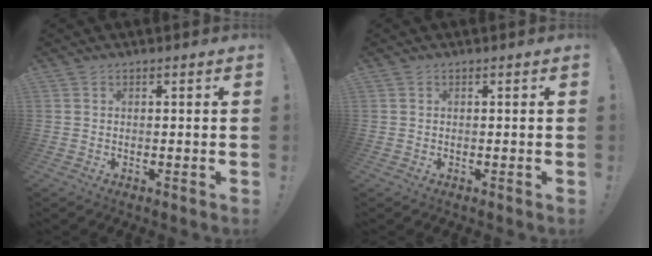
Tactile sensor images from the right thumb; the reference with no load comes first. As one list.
[{"total": 0.0}]